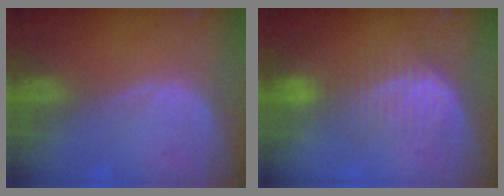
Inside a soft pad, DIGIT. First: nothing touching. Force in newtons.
{"total": 6.8, "press": 6.5, "slide": 2.3}